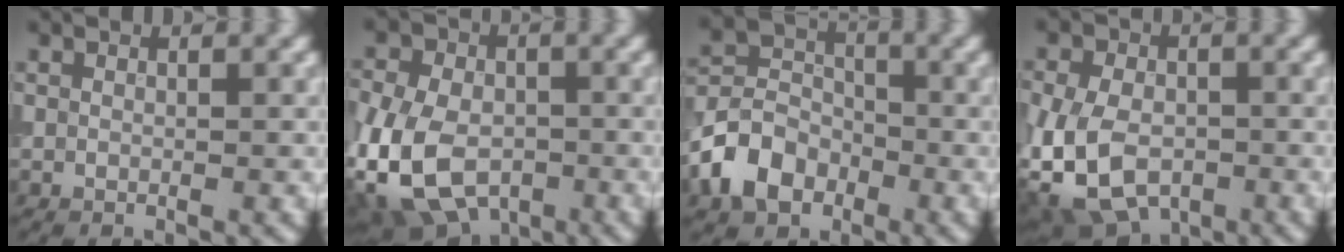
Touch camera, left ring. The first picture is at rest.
{"total": 13.6, "force": [-4.9, 10.0, 7.8], "torque": [-0.152, -0.037, -0.106]}
{"total": 6.0, "force": [-2.9, 4.4, 2.8], "torque": [-0.054, 0.003, -0.069]}
{"total": 12.4, "force": [-4.7, 9.1, 7.0], "torque": [-0.135, -0.036, -0.087]}